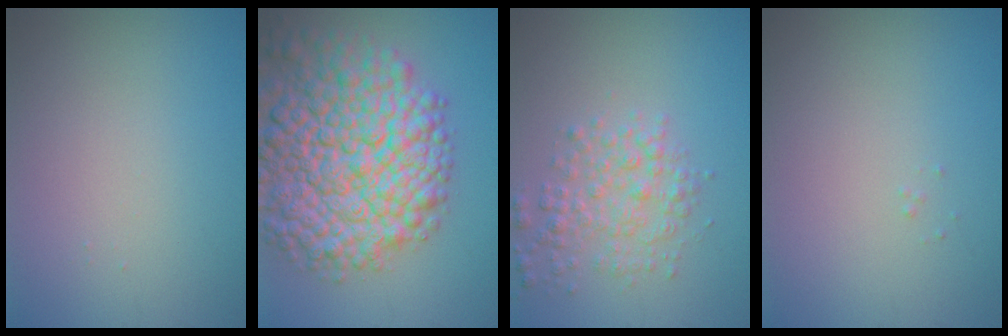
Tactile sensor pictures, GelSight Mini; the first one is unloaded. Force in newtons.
{"total": 13.6, "press": 13.5, "slide": 0.6}
{"total": 3.1, "press": 3.1, "slide": 0.1}
{"total": 0.0}